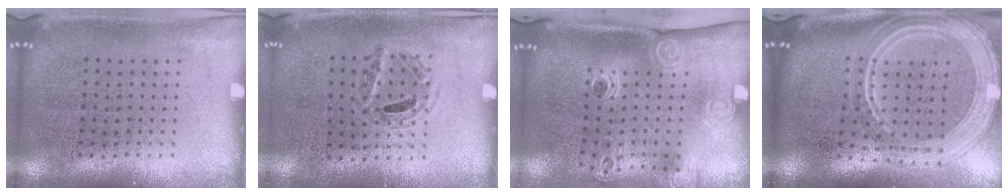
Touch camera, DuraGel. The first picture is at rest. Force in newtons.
{"total": 1.0, "press": 0.7, "slide": 0.7}
{"total": 2.3, "press": 1.6, "slide": 1.6}
{"total": 3.0, "press": 2.4, "slide": 1.7}